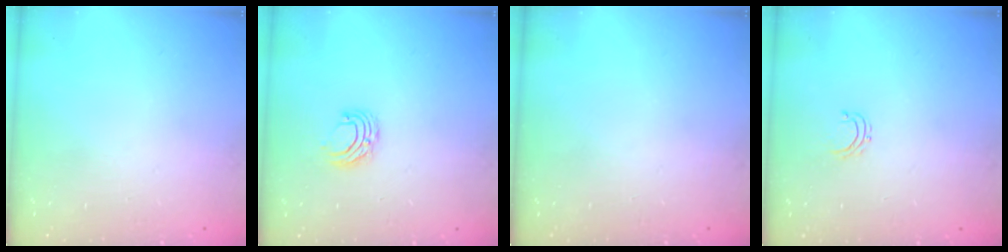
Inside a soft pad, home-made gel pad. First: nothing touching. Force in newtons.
{"total": 5.6, "press": 5.6, "slide": 0.6}
{"total": 0.0}
{"total": 3.1, "press": 3.1, "slide": 0.2}